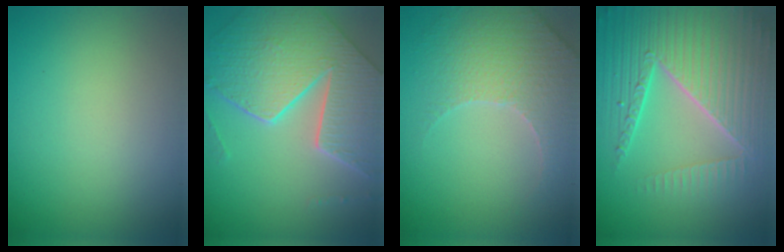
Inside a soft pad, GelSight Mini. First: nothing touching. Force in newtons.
{"total": 8.7, "press": 6.3, "slide": 6.1}
{"total": 3.8, "press": 3.7, "slide": 0.8}
{"total": 8.5, "press": 5.9, "slide": 6.1}